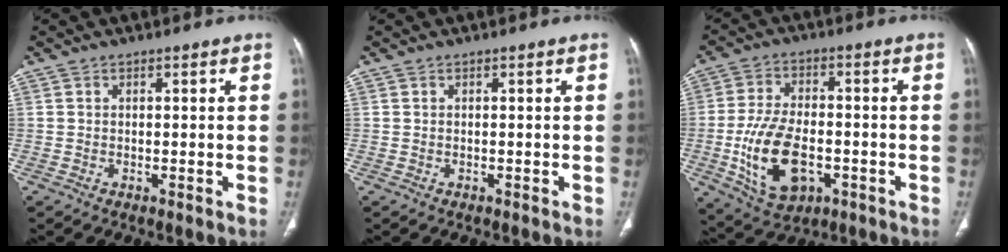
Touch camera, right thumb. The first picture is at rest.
{"total": 0.0}
{"total": 14.2, "force": [-3.7, 8.1, 11.0], "torque": [-0.200, 0.008, -0.055]}